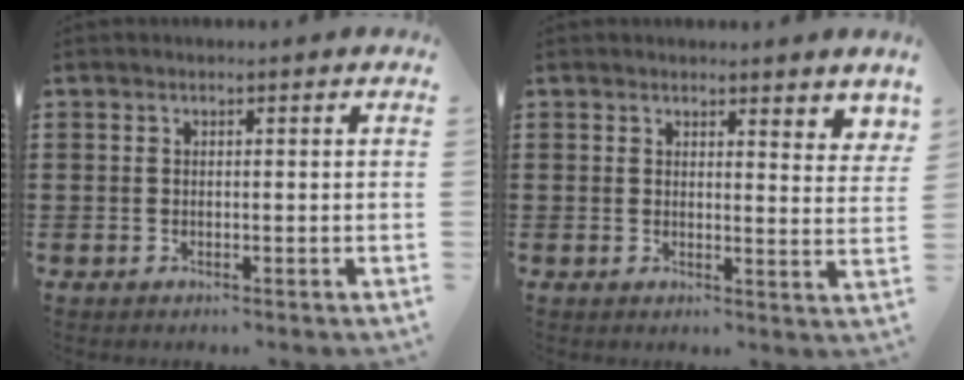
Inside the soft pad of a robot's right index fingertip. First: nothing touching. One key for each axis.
{"total": 2.2, "fx": 2.2, "fy": 0.3, "fz": 0.4, "tx": -0.006, "ty": -0.002, "tz": 0.040}